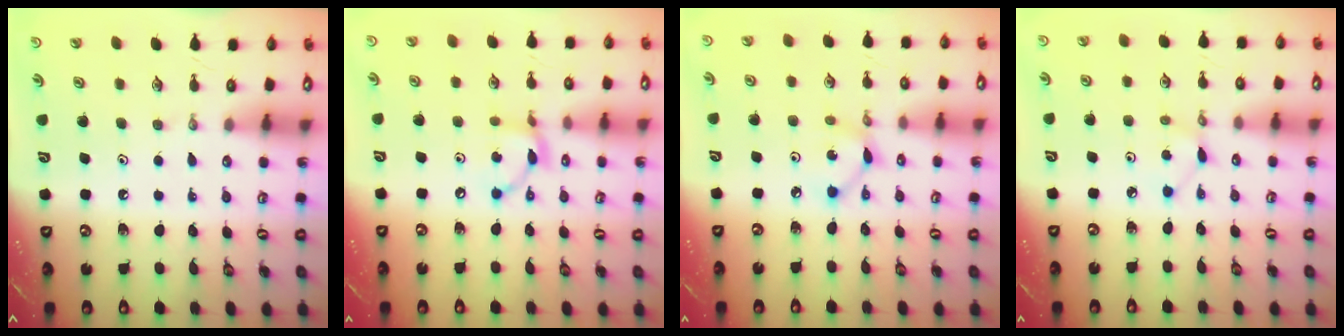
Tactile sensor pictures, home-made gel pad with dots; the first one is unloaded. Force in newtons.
{"total": 9.6, "press": 9.6, "slide": 0.6}
{"total": 4.5, "press": 4.5, "slide": 0.2}
{"total": 2.9, "press": 2.9, "slide": 0.3}